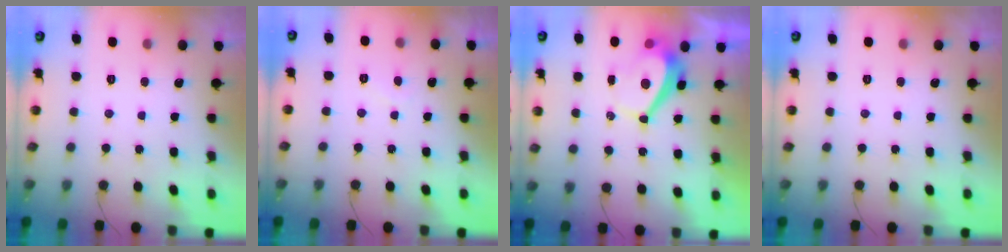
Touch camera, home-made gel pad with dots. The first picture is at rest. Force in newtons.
{"total": 1.3, "press": 1.1, "slide": 0.5}
{"total": 4.0, "press": 3.9, "slide": 0.3}
{"total": 0.0}